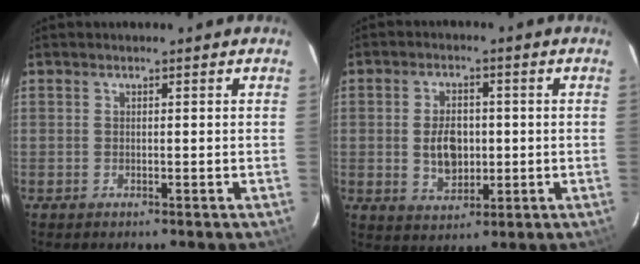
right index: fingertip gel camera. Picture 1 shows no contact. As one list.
[{"total": 7.3, "force": [-0.3, 4.7, 5.6], "torque": [-0.104, 0.004, 0.002]}]